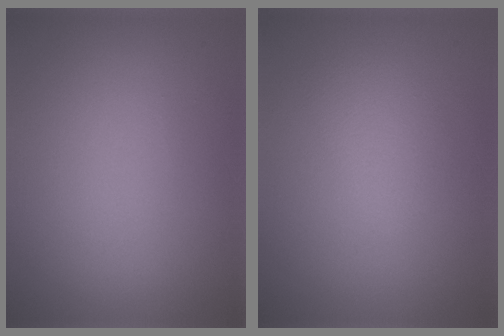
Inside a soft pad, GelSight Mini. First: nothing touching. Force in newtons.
{"total": 2.0, "press": 2.0, "slide": 0.1}